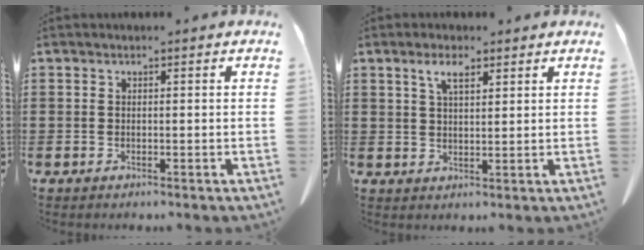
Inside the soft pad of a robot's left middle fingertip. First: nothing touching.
{"total": 4.1, "force": [2.6, 1.3, 2.9], "torque": [-0.055, 0.004, 0.043]}